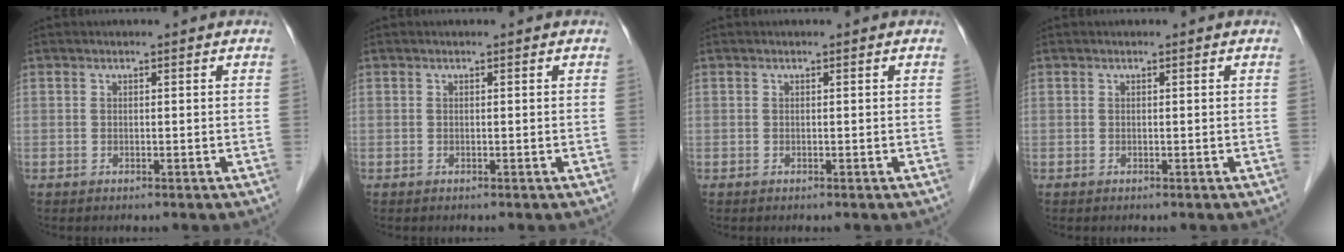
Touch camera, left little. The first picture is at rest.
{"total": 0.0}
{"total": 0.0}
{"total": 0.0}